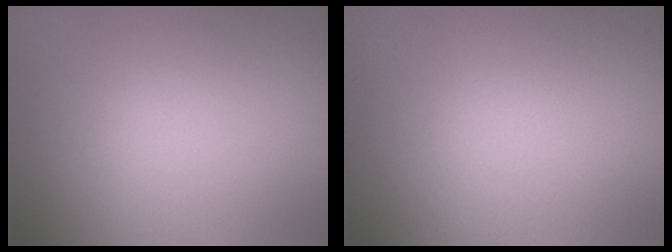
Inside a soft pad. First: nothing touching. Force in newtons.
{"total": 0.0}